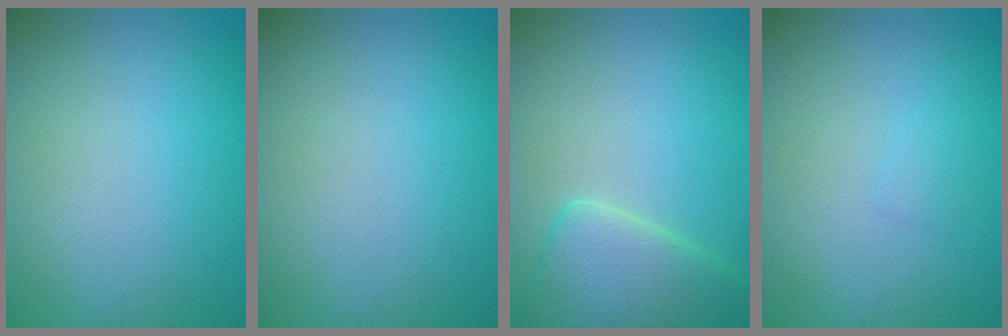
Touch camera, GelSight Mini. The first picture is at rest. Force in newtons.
{"total": 0.0}
{"total": 5.3, "press": 5.3, "slide": 0.4}
{"total": 0.6, "press": 0.6, "slide": 0.0}